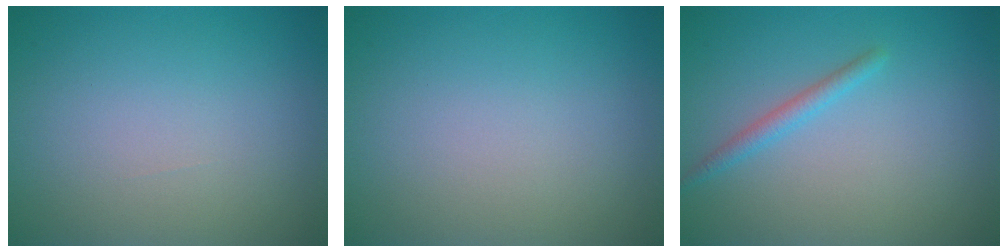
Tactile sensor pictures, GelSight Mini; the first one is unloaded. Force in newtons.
{"total": 0.0}
{"total": 1.5, "press": 1.5, "slide": 0.1}